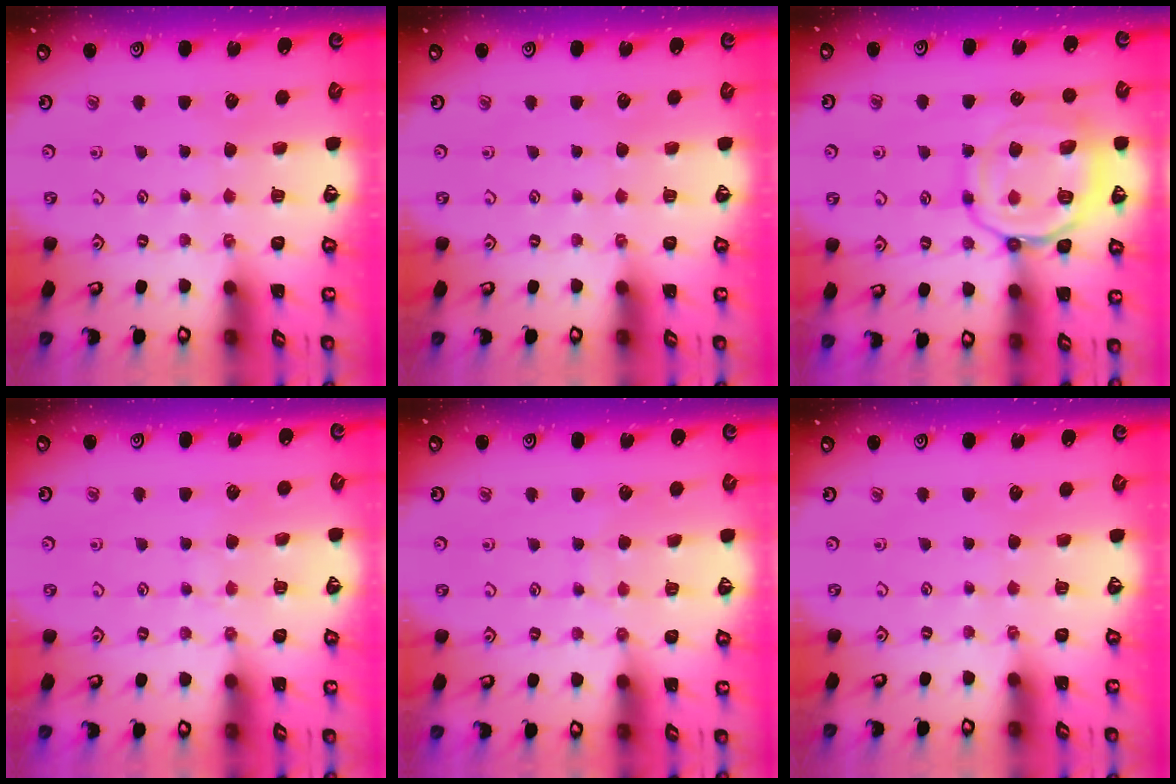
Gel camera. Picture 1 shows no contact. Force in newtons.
{"total": 0.0}
{"total": 13.9, "press": 13.8, "slide": 1.5}
{"total": 5.9, "press": 5.9, "slide": 0.5}
{"total": 5.6, "press": 5.6, "slide": 0.6}
{"total": 0.0}